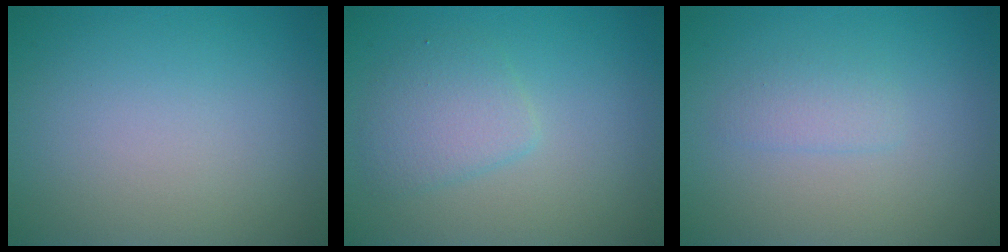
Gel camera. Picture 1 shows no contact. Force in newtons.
{"total": 2.7, "press": 2.7, "slide": 0.2}
{"total": 1.3, "press": 1.3, "slide": 0.1}